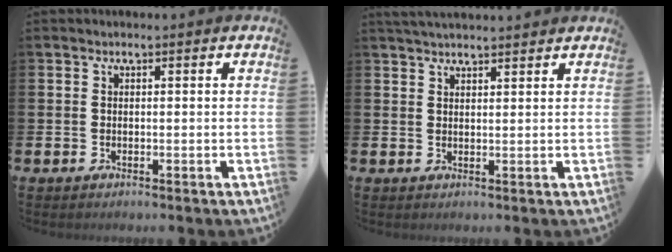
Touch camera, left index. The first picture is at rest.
{"total": 2.8, "force": [2.7, 0.3, 0.5], "torque": [-0.009, -0.009, 0.049]}